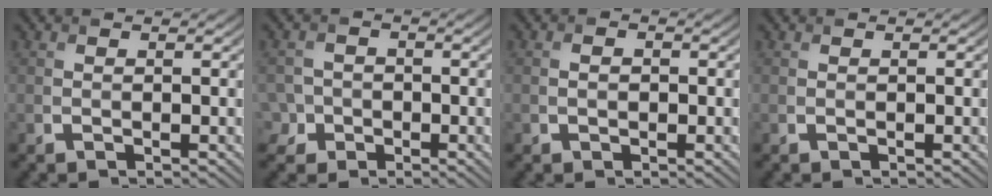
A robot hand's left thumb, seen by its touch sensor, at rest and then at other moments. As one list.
[{"total": 4.7, "force": [-2.2, 4.0, 1.1], "torque": [-0.024, 0.001, -0.057]}, {"total": 1.3, "force": [-0.5, 1.0, 0.8], "torque": [-0.013, -0.001, -0.012]}, {"total": 0.0}]